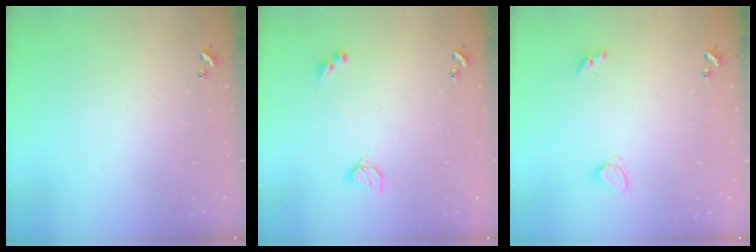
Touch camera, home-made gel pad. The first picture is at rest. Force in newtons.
{"total": 4.1, "press": 4.0, "slide": 0.8}
{"total": 2.1, "press": 2.0, "slide": 0.4}